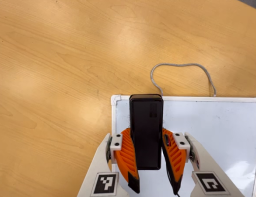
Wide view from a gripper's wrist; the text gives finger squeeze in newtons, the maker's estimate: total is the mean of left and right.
{"total": 11.8, "left": 9.8, "right": 13.8}